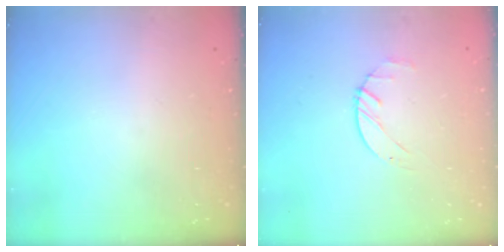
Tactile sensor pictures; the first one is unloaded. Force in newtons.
{"total": 1.4, "press": 1.4, "slide": 0.2}